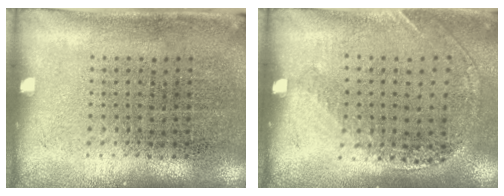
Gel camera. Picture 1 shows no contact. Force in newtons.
{"total": 1.2, "press": 1.1, "slide": 0.5}